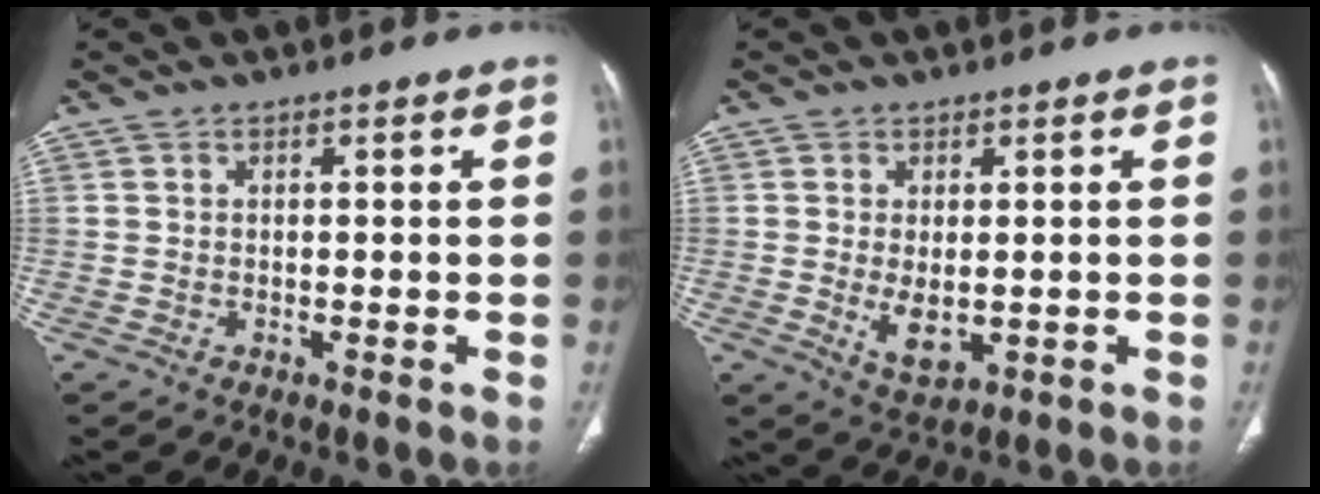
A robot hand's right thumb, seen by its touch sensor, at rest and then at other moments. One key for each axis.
{"total": 4.7, "fx": -0.5, "fy": 2.5, "fz": 4.0, "tx": -0.067, "ty": -0.014, "tz": 0.005}